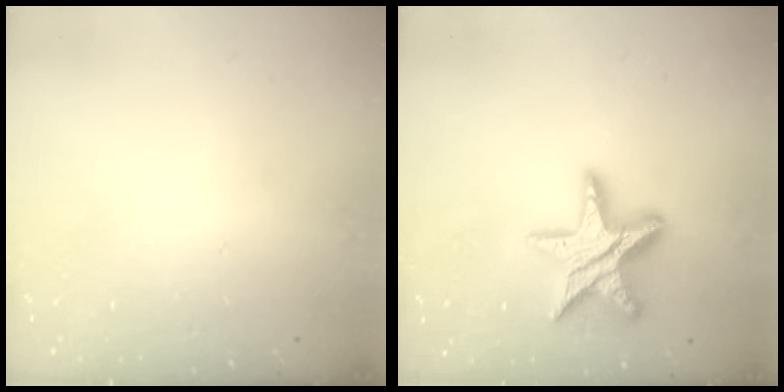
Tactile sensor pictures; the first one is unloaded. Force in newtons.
{"total": 15.5, "press": 15.5, "slide": 0.7}